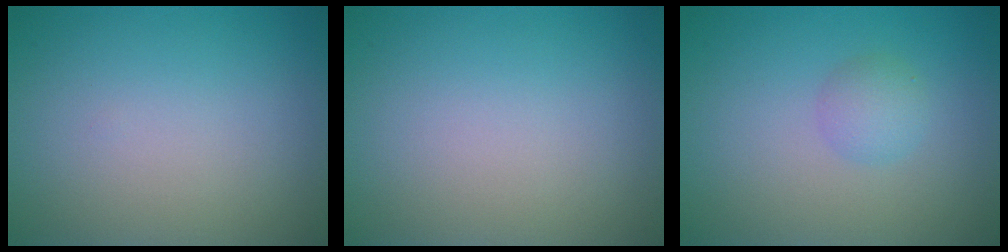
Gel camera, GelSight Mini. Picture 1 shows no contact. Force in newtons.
{"total": 0.0}
{"total": 1.7, "press": 1.7, "slide": 0.0}